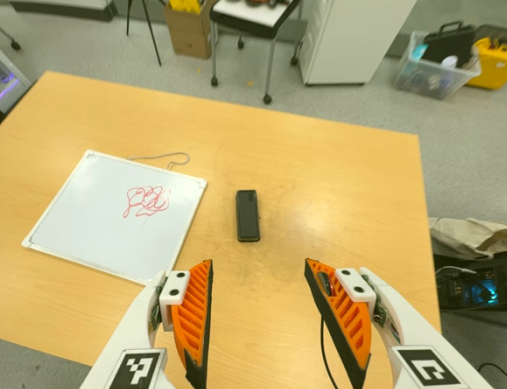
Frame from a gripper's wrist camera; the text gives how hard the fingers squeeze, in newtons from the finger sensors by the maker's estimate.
{"total": 0.0}